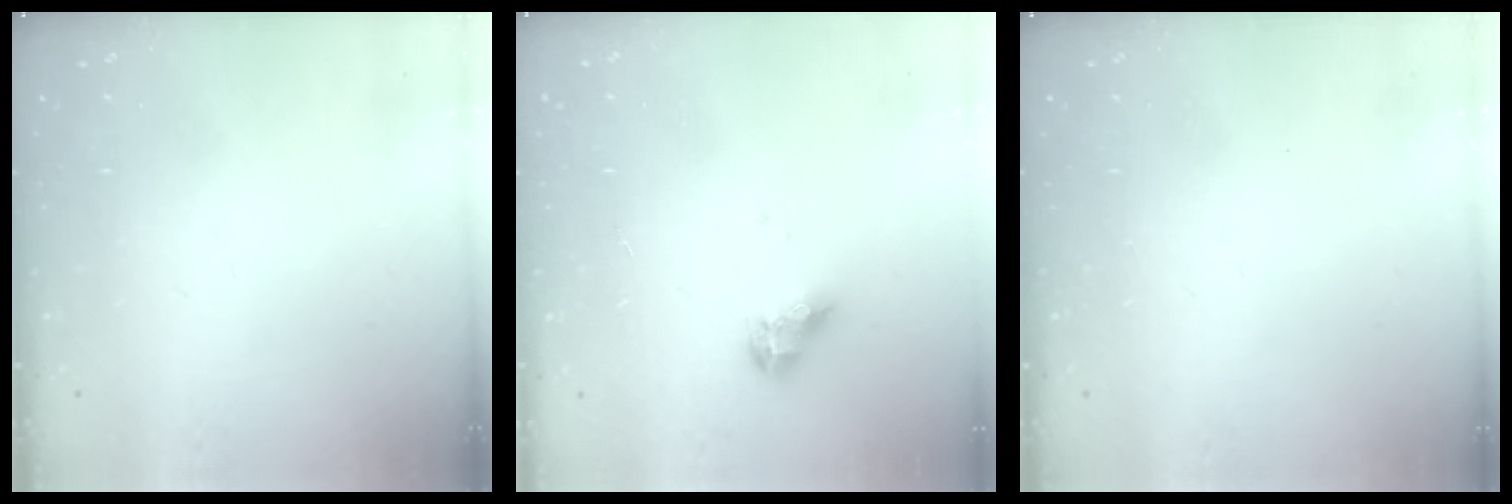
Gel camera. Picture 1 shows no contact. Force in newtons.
{"total": 7.4, "press": 7.4, "slide": 0.9}
{"total": 0.0}